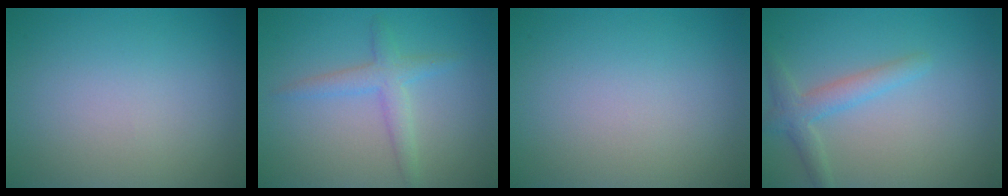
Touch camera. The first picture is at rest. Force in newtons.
{"total": 2.4, "press": 2.4, "slide": 0.2}
{"total": 0.0}
{"total": 2.5, "press": 2.5, "slide": 0.1}